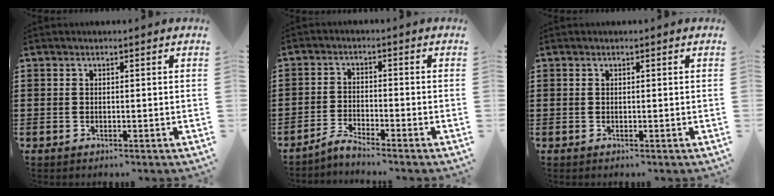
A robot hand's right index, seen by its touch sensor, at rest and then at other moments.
{"total": 2.7, "force": [-2.6, 0.0, 0.5], "torque": [-0.020, 0.003, -0.055]}
{"total": 0.0}